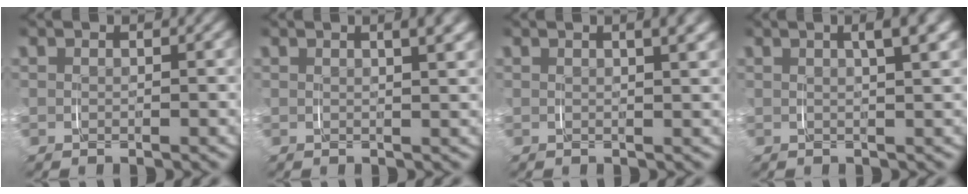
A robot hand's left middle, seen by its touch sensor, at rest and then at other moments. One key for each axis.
{"total": 2.7, "fx": 1.5, "fy": 0.2, "fz": 2.2, "tx": -0.024, "ty": 0.008, "tz": 0.022}
{"total": 2.4, "fx": 1.4, "fy": 0.1, "fz": 2.0, "tx": -0.021, "ty": 0.007, "tz": 0.020}
{"total": 3.6, "fx": 1.7, "fy": 0.6, "fz": 3.1, "tx": -0.039, "ty": 0.013, "tz": 0.023}